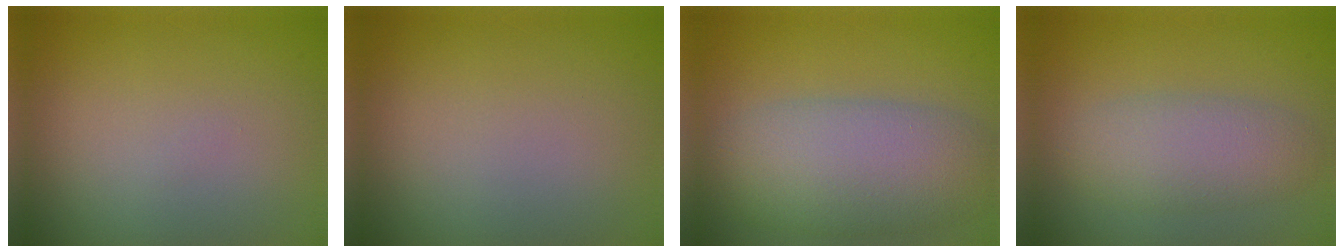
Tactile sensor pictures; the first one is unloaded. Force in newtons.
{"total": 0.0}
{"total": 7.2, "press": 7.2, "slide": 0.4}
{"total": 4.0, "press": 4.0, "slide": 0.1}